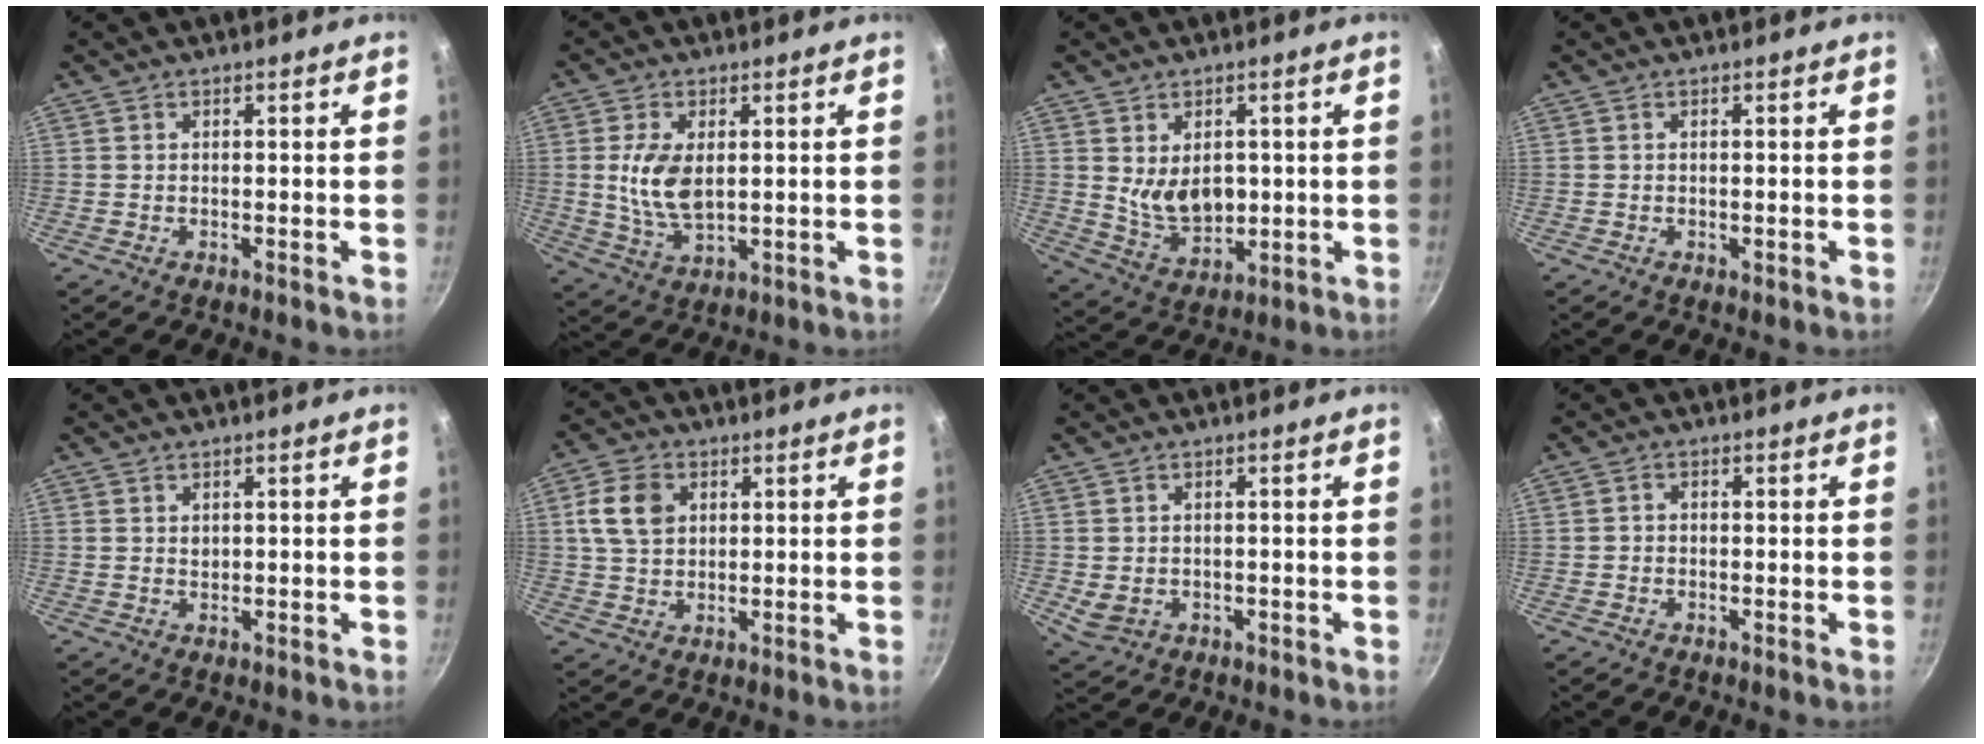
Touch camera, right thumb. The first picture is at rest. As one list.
[{"total": 8.8, "force": [1.2, 4.9, 7.2], "torque": [-0.143, -0.012, 0.028]}, {"total": 8.7, "force": [1.1, 5.9, 6.3], "torque": [-0.091, -0.027, 0.036]}, {"total": 0.6, "force": [-0.1, 0.3, 0.5], "torque": [-0.005, 0.000, -0.002]}, {"total": 1.1, "force": [0.4, 0.8, 0.6], "torque": [-0.007, 0.001, 0.008]}, {"total": 8.2, "force": [2.3, 6.0, 5.0], "torque": [-0.079, 0.004, 0.039]}, {"total": 3.6, "force": [-0.5, 2.9, 2.0], "torque": [-0.040, -0.002, 0.003]}, {"total": 1.2, "force": [-0.4, 1.0, 0.5], "torque": [-0.009, 0.005, -0.009]}]